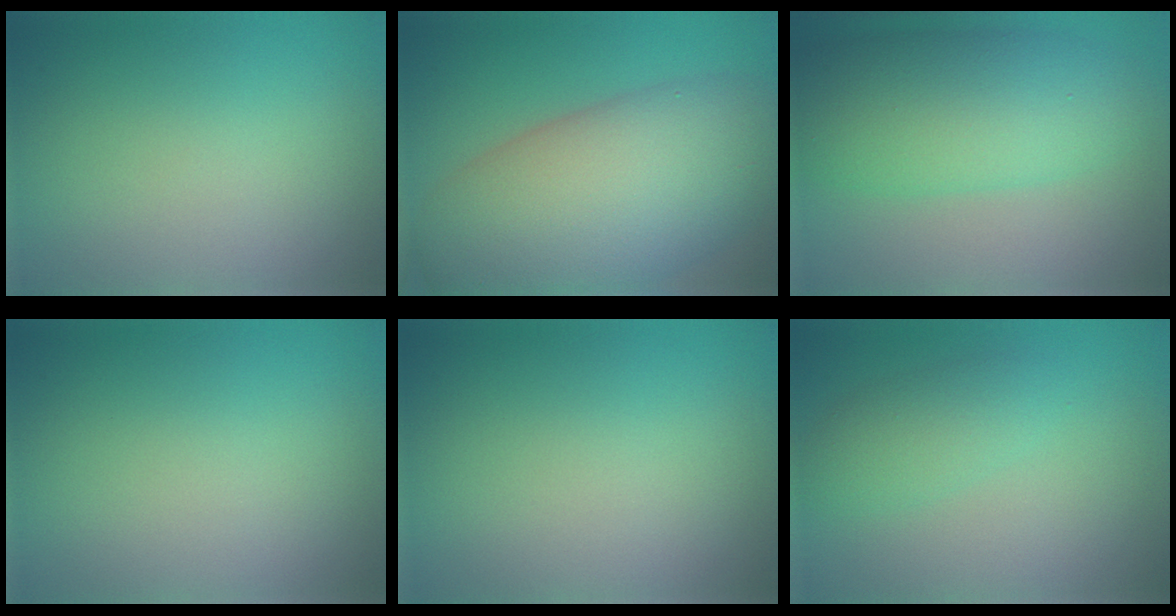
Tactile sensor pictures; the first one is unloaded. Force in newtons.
{"total": 12.8, "press": 12.8, "slide": 0.5}
{"total": 7.7, "press": 7.7, "slide": 0.3}
{"total": 0.0}
{"total": 0.0}
{"total": 2.4, "press": 2.4, "slide": 0.1}